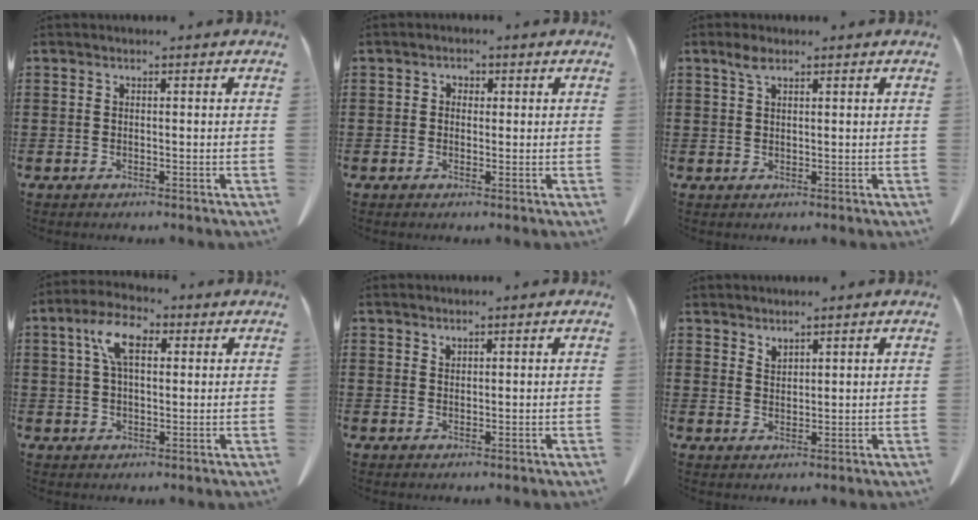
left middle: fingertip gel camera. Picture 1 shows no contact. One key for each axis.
{"total": 1.2, "fx": -0.1, "fy": 1.0, "fz": 0.6, "tx": -0.015, "ty": 0.006, "tz": -0.002}
{"total": 2.3, "fx": 1.3, "fy": 0.9, "fz": 1.6, "tx": -0.037, "ty": 0.003, "tz": 0.025}
{"total": 7.0, "fx": 2.7, "fy": 3.2, "fz": 5.6, "tx": -0.121, "ty": 0.013, "tz": 0.048}
{"total": 1.3, "fx": 1.2, "fy": 0.1, "fz": 0.1, "tx": -0.006, "ty": -0.003, "tz": 0.025}
{"total": 2.2, "fx": 2.2, "fy": 0.2, "fz": -0.1, "tx": -0.004, "ty": -0.004, "tz": 0.045}